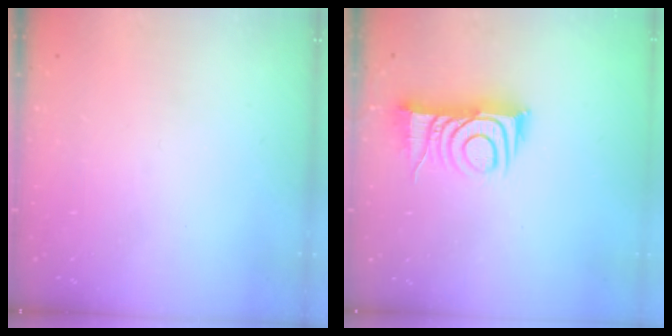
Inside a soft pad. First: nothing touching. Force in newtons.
{"total": 10.9, "press": 10.9, "slide": 0.2}